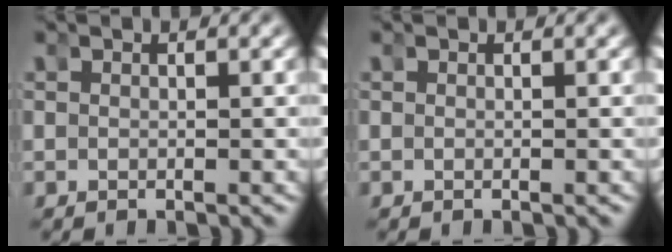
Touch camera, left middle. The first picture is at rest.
{"total": 0.0}